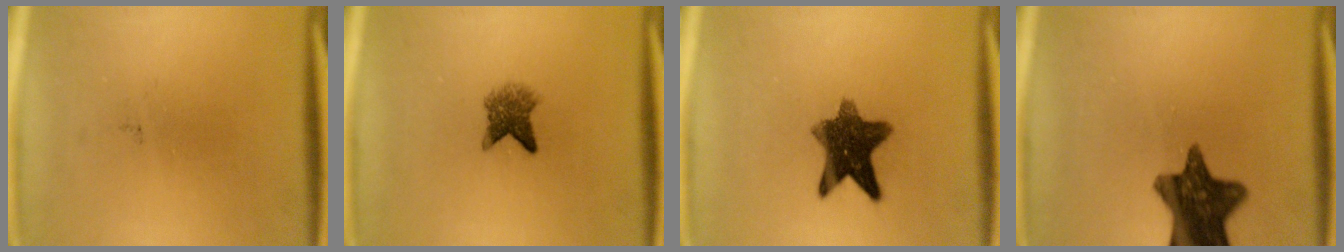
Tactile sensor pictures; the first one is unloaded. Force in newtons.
{"total": 3.6}
{"total": 9.9}
{"total": 12.1}